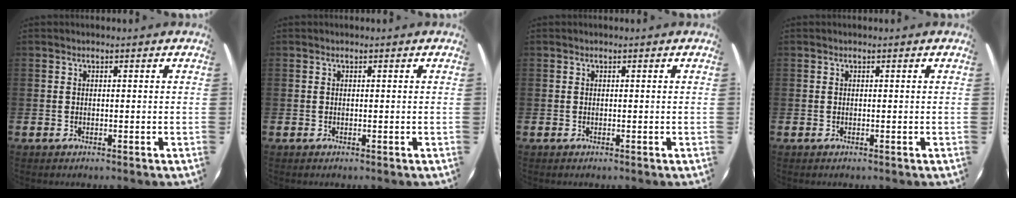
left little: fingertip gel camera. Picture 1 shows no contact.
{"total": 0.0}
{"total": 0.0}
{"total": 0.0}